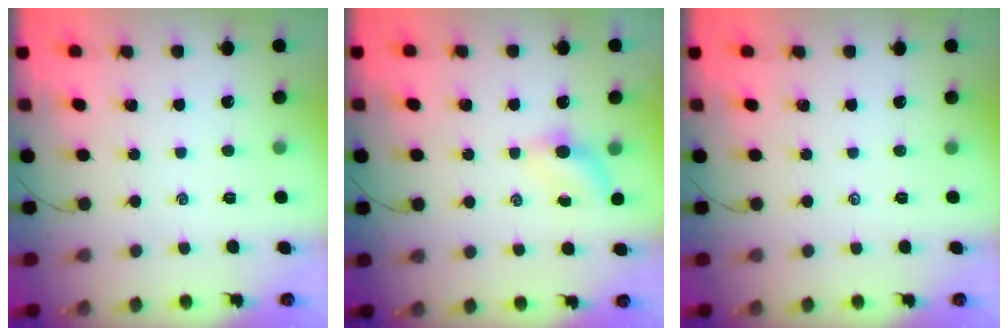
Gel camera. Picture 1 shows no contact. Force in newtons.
{"total": 5.8, "press": 5.7, "slide": 0.9}
{"total": 0.0}